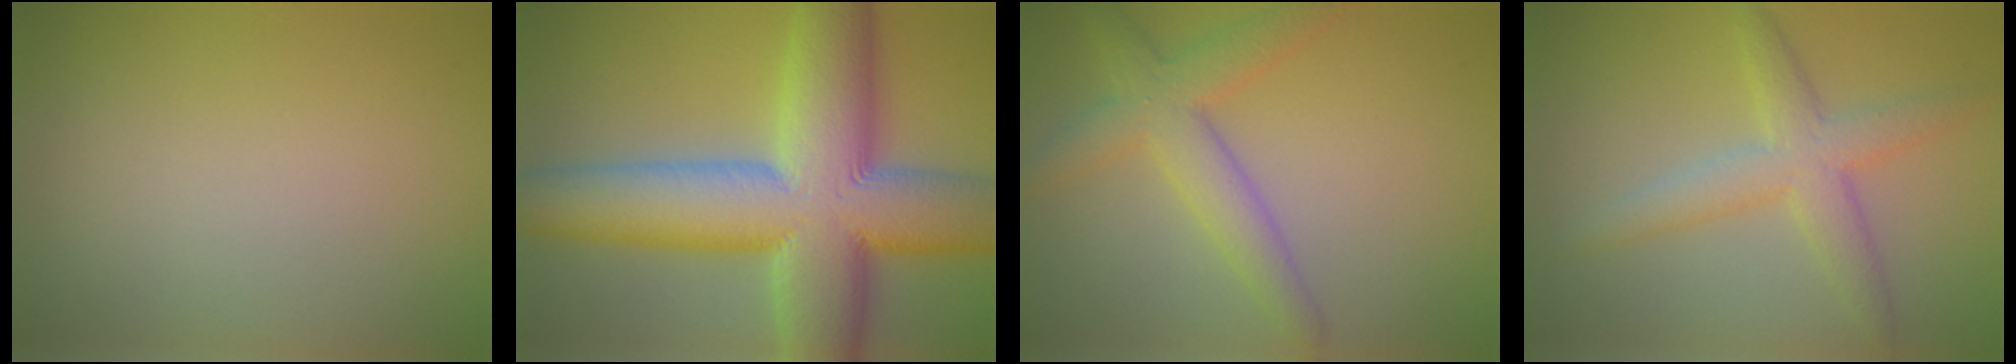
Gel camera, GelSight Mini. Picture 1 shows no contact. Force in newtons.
{"total": 15.4, "press": 15.4, "slide": 0.7}
{"total": 4.6, "press": 4.6, "slide": 0.2}
{"total": 4.2, "press": 4.2, "slide": 0.1}